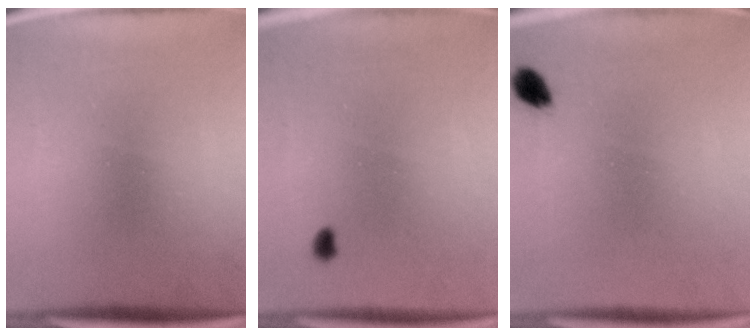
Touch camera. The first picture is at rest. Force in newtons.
{"total": 1.0}
{"total": 2.6}